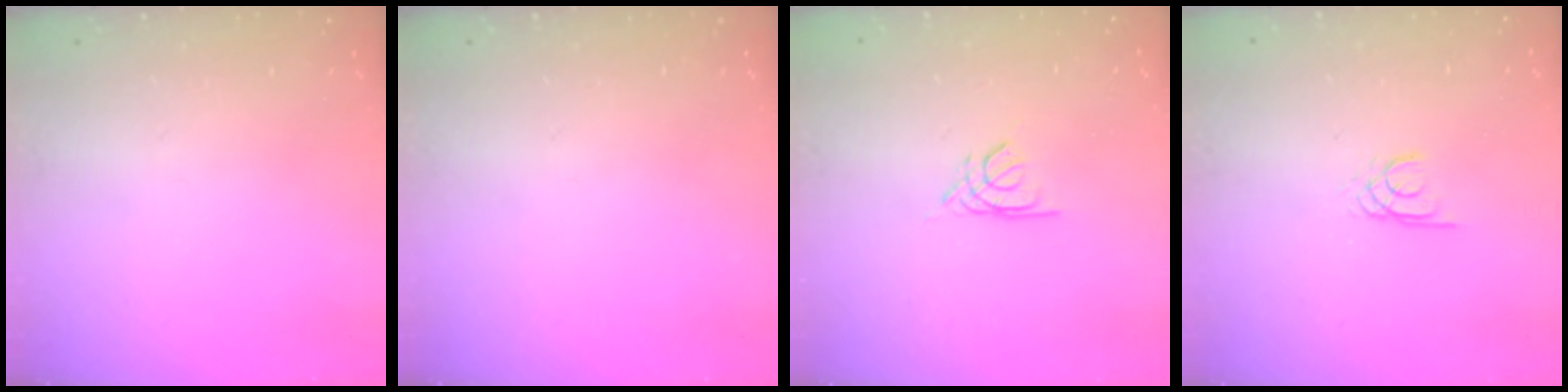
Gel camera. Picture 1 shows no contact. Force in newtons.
{"total": 0.0}
{"total": 2.1, "press": 2.1, "slide": 0.4}
{"total": 1.9, "press": 1.9, "slide": 0.3}